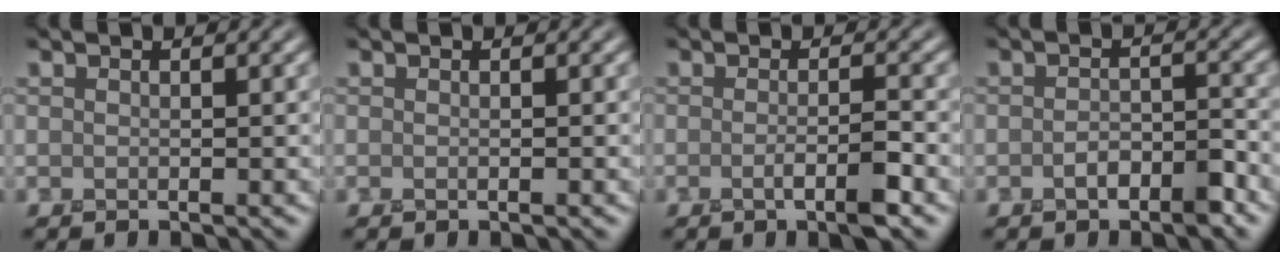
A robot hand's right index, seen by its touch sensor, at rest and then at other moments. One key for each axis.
{"total": 0.5, "fx": -0.1, "fy": 0.1, "fz": 0.5, "tx": -0.007, "ty": -0.001, "tz": -0.004}
{"total": 2.6, "fx": -0.9, "fy": 0.5, "fz": 2.4, "tx": -0.040, "ty": 0.002, "tz": -0.019}
{"total": 2.6, "fx": -1.5, "fy": 1.1, "fz": 1.7, "tx": -0.027, "ty": 0.008, "tz": -0.025}